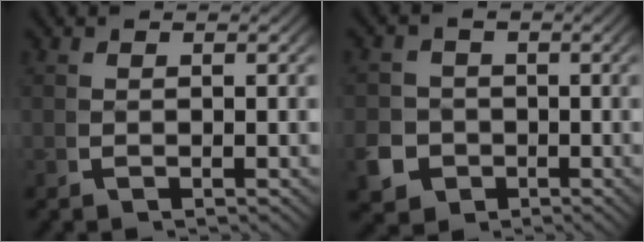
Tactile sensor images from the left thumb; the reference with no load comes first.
{"total": 7.4, "force": [-2.3, 6.6, 2.6], "torque": [-0.057, -0.031, -0.033]}